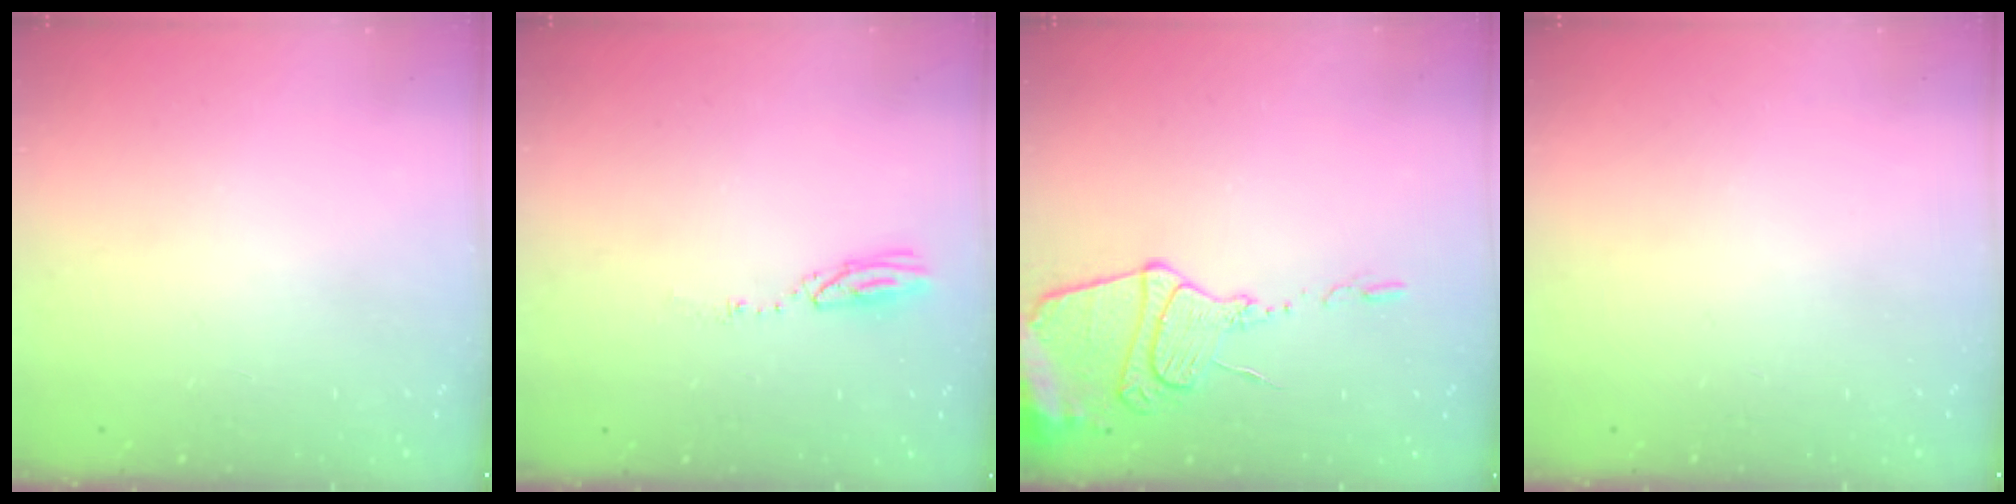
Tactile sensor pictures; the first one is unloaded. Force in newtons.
{"total": 3.8, "press": 3.8, "slide": 0.2}
{"total": 14.1, "press": 14.0, "slide": 1.3}
{"total": 12.1, "press": 3.1, "slide": 11.7}